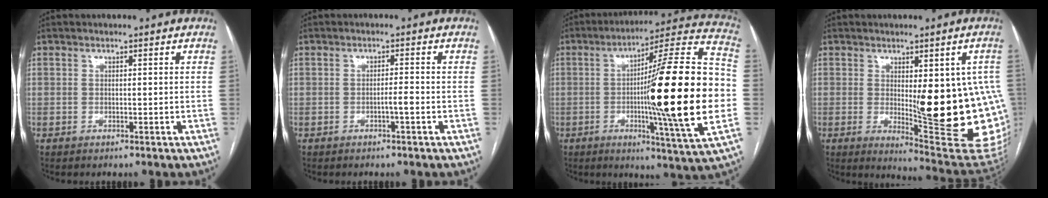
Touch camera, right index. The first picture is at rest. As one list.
[{"total": 1.5, "force": [-0.7, -0.1, 1.3], "torque": [-0.024, 0.001, -0.012]}, {"total": 26.9, "force": [-3.1, -0.4, 26.7], "torque": [-0.358, -0.008, -0.062]}, {"total": 20.0, "force": [-1.3, 4.4, 19.5], "torque": [-0.165, -0.006, 0.007]}]